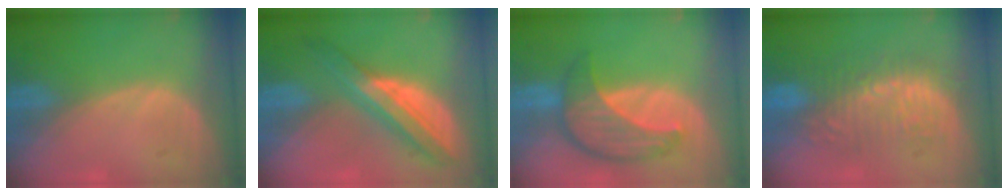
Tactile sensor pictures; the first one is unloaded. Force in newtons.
{"total": 7.6, "press": 7.6, "slide": 0.3}
{"total": 8.1, "press": 7.5, "slide": 3.1}
{"total": 9.0, "press": 8.7, "slide": 2.2}